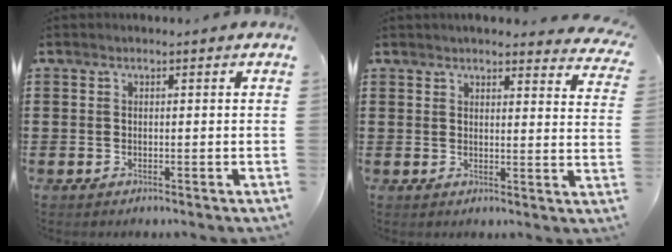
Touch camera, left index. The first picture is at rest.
{"total": 3.3, "force": [3.2, 0.1, 0.6], "torque": [-0.019, -0.016, 0.056]}